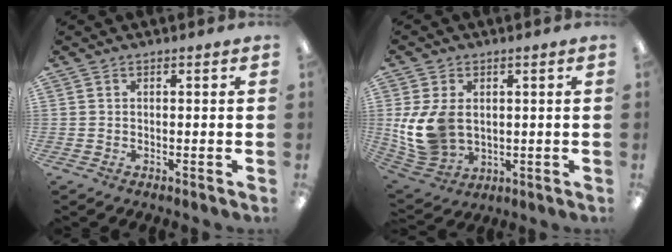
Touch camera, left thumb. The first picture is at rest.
{"total": 12.9, "force": [0.6, 9.5, 8.6], "torque": [-0.197, 0.003, 0.015]}